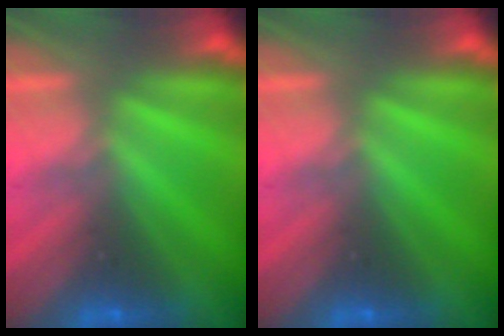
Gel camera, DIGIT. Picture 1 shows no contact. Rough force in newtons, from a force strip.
{"total": 0.0}